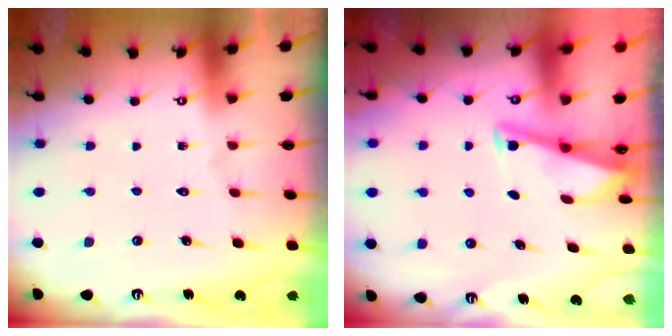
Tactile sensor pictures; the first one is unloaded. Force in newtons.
{"total": 2.9, "press": 2.9, "slide": 0.3}